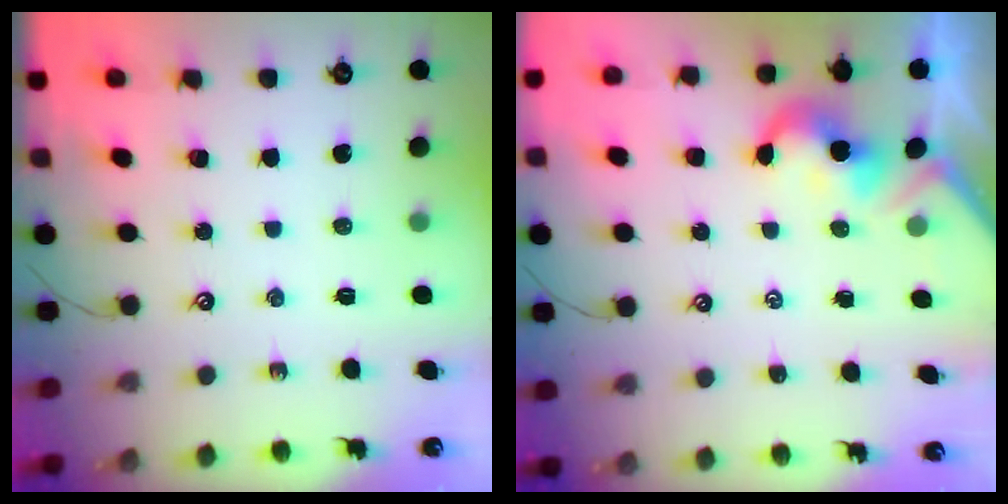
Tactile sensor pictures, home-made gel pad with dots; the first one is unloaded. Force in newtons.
{"total": 1.9, "press": 1.8, "slide": 0.5}